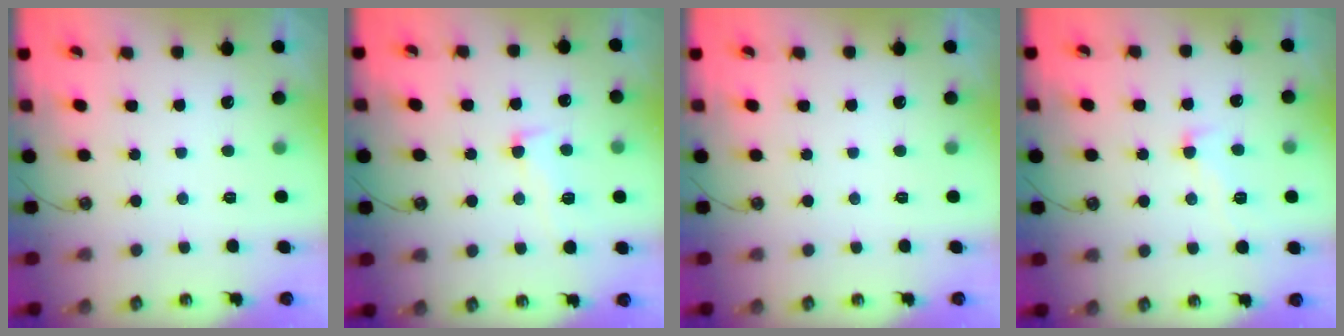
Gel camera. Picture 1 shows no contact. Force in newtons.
{"total": 2.3, "press": 1.9, "slide": 1.2}
{"total": 0.0}
{"total": 1.8, "press": 1.6, "slide": 0.8}